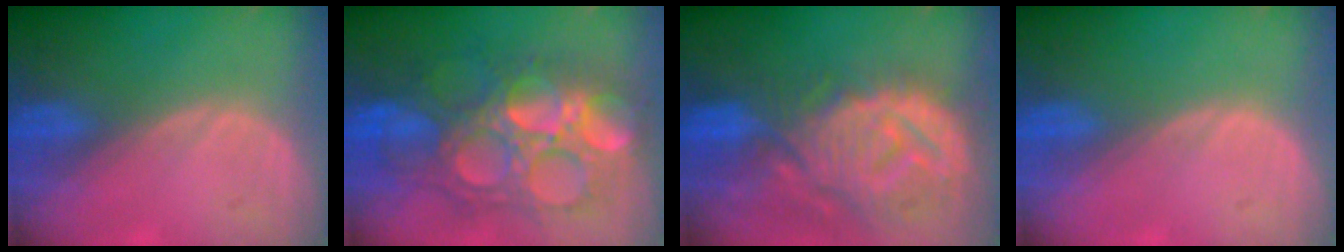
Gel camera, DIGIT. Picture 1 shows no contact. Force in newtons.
{"total": 13.4, "press": 13.3, "slide": 1.5}
{"total": 13.6, "press": 11.8, "slide": 6.7}
{"total": 0.0}